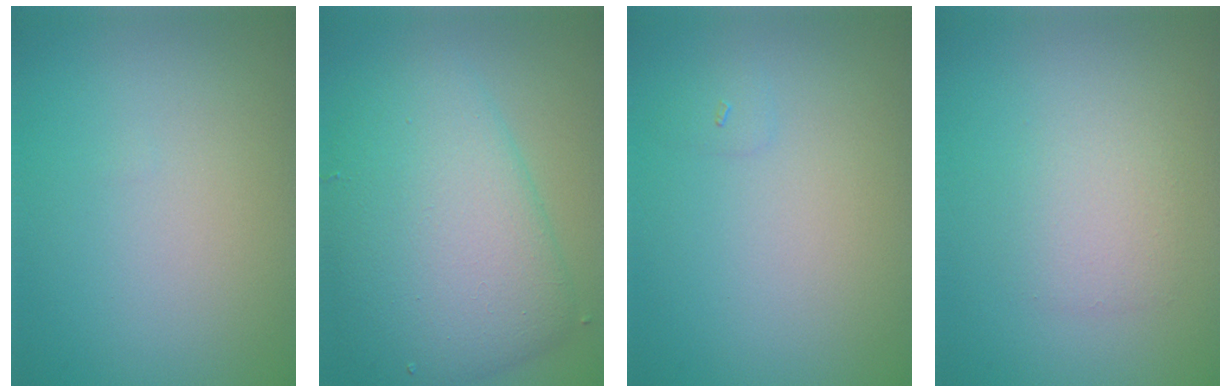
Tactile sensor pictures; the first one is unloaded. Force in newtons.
{"total": 8.6, "press": 8.6, "slide": 0.1}
{"total": 0.6, "press": 0.6, "slide": 0.1}
{"total": 1.9, "press": 1.9, "slide": 0.1}